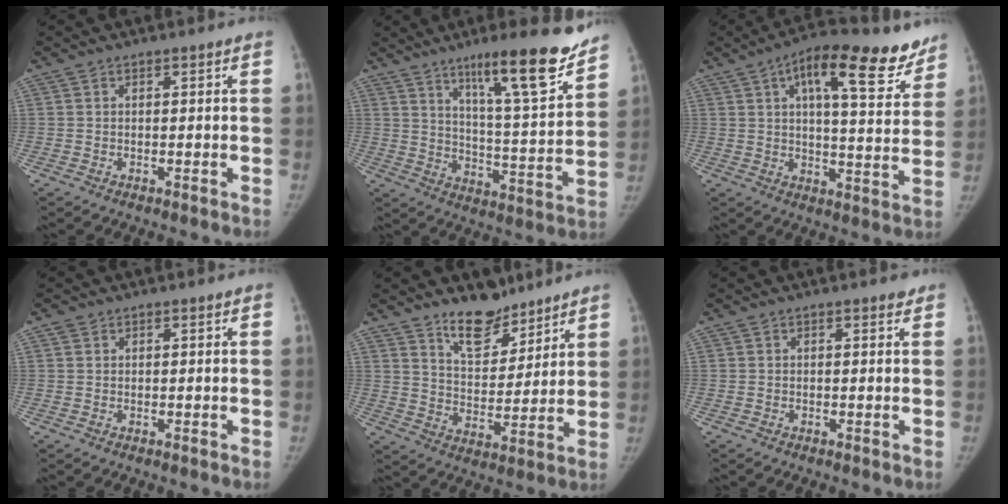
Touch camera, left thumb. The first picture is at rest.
{"total": 18.6, "force": [12.8, 2.5, 13.3], "torque": [-0.172, -0.078, 0.201]}
{"total": 18.1, "force": [10.7, 6.6, 13.0], "torque": [-0.143, -0.028, 0.151]}
{"total": 1.0, "force": [0.6, 0.7, 0.3], "torque": [-0.001, -0.003, 0.011]}
{"total": 10.7, "force": [8.3, 5.1, 4.4], "torque": [-0.043, -0.066, 0.149]}
{"total": 0.8, "force": [0.7, 0.3, 0.3], "torque": [-0.003, -0.004, 0.006]}